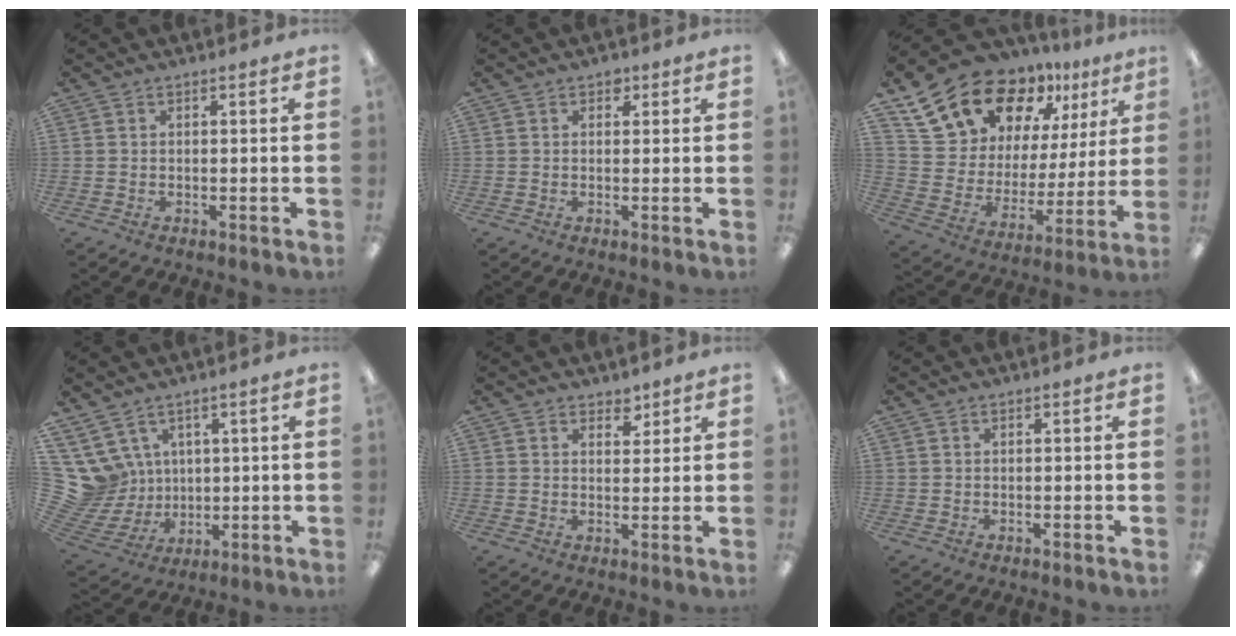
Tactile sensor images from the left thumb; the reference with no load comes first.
{"total": 1.7, "force": [0.9, 1.3, 0.7], "torque": [0.002, -0.004, 0.012]}
{"total": 18.9, "force": [14.0, 10.5, 7.2], "torque": [-0.136, -0.094, 0.255]}
{"total": 12.3, "force": [4.7, 10.6, 3.9], "torque": [-0.150, -0.034, 0.095]}
{"total": 3.5, "force": [2.8, 2.0, 0.8], "torque": [0.003, -0.017, 0.047]}
{"total": 0.0}